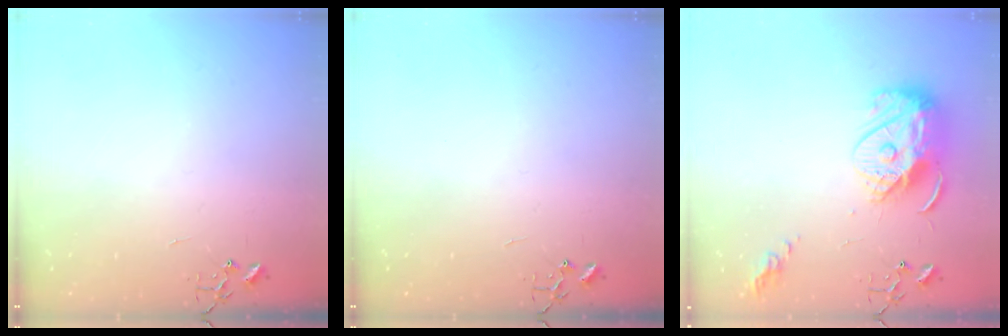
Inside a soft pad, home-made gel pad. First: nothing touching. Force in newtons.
{"total": 0.0}
{"total": 15.1, "press": 15.0, "slide": 1.1}